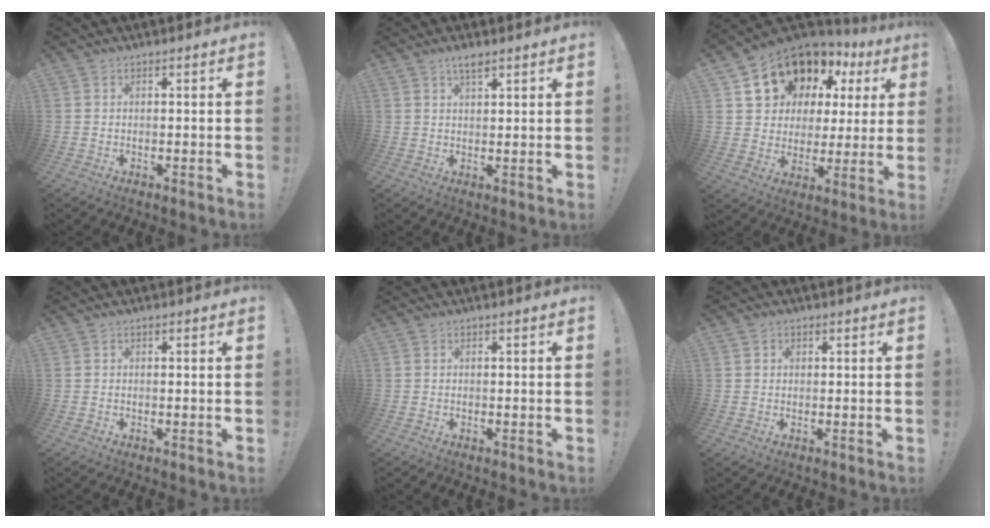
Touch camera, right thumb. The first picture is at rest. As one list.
[{"total": 3.4, "force": [2.5, 0.9, 2.2], "torque": [-0.029, -0.013, 0.040]}, {"total": 14.6, "force": [10.0, 9.5, 4.9], "torque": [-0.087, -0.074, 0.202]}, {"total": 0.0}, {"total": 0.0}, {"total": 1.3, "force": [0.4, 1.2, 0.2], "torque": [0.000, 0.001, 0.007]}]